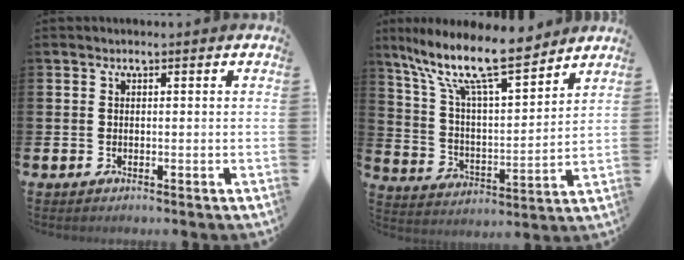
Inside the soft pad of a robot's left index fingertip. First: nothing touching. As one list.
[{"total": 12.9, "force": [10.5, 2.9, 7.0], "torque": [-0.162, -0.057, 0.180]}]